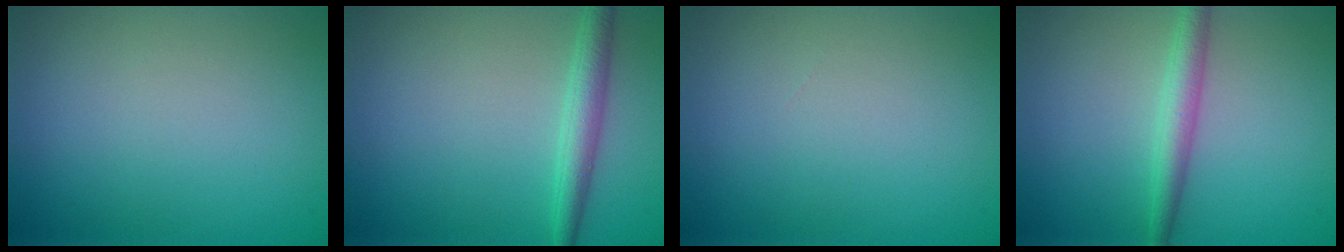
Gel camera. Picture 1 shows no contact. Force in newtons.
{"total": 2.6, "press": 2.6, "slide": 0.0}
{"total": 0.0}
{"total": 2.5, "press": 2.5, "slide": 0.0}